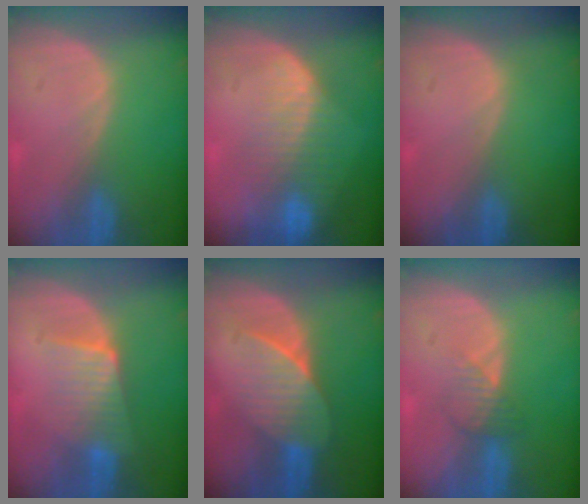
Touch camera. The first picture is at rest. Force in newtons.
{"total": 8.5, "press": 7.3, "slide": 4.4}
{"total": 0.0}
{"total": 5.8, "press": 5.5, "slide": 1.7}
{"total": 7.3, "press": 6.8, "slide": 2.7}
{"total": 2.7, "press": 2.7, "slide": 0.3}